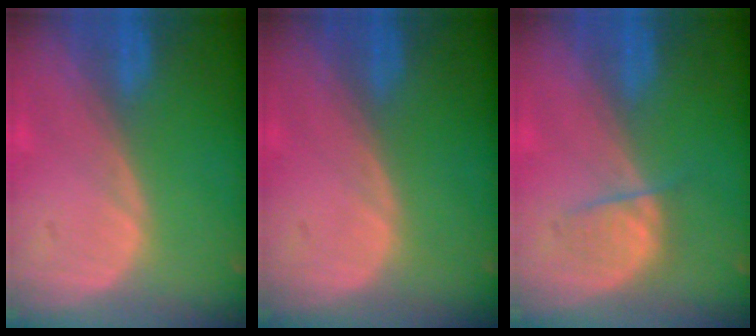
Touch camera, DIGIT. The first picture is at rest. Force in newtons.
{"total": 0.0}
{"total": 2.6, "press": 2.5, "slide": 0.5}